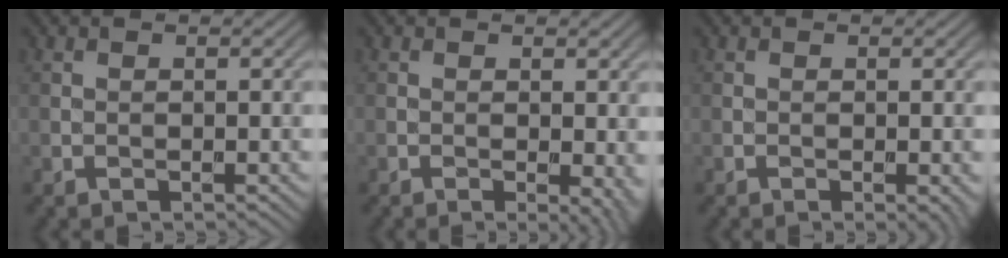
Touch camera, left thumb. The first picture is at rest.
{"total": 3.0, "force": [-0.5, 0.7, 2.8], "torque": [-0.036, -0.006, -0.007]}
{"total": 1.3, "force": [-0.4, 0.1, 1.2], "torque": [-0.015, -0.004, -0.005]}